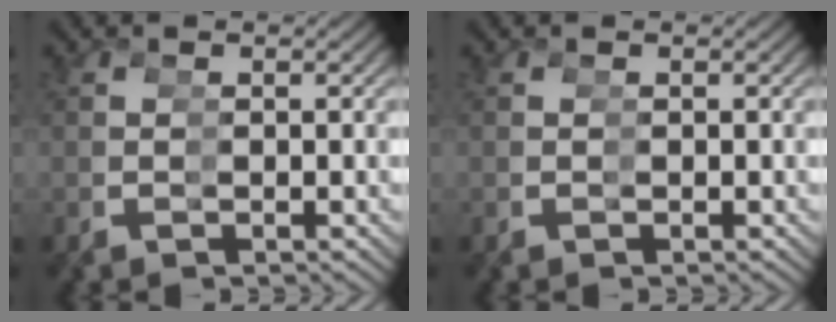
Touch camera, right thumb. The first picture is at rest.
{"total": 0.0}